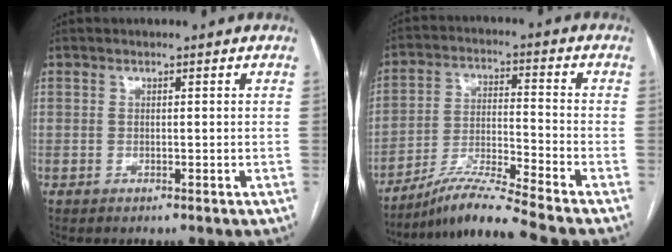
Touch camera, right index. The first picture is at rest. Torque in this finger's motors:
{"motor_torque": [-0.65, -0.60, 0.10, 0.01]}